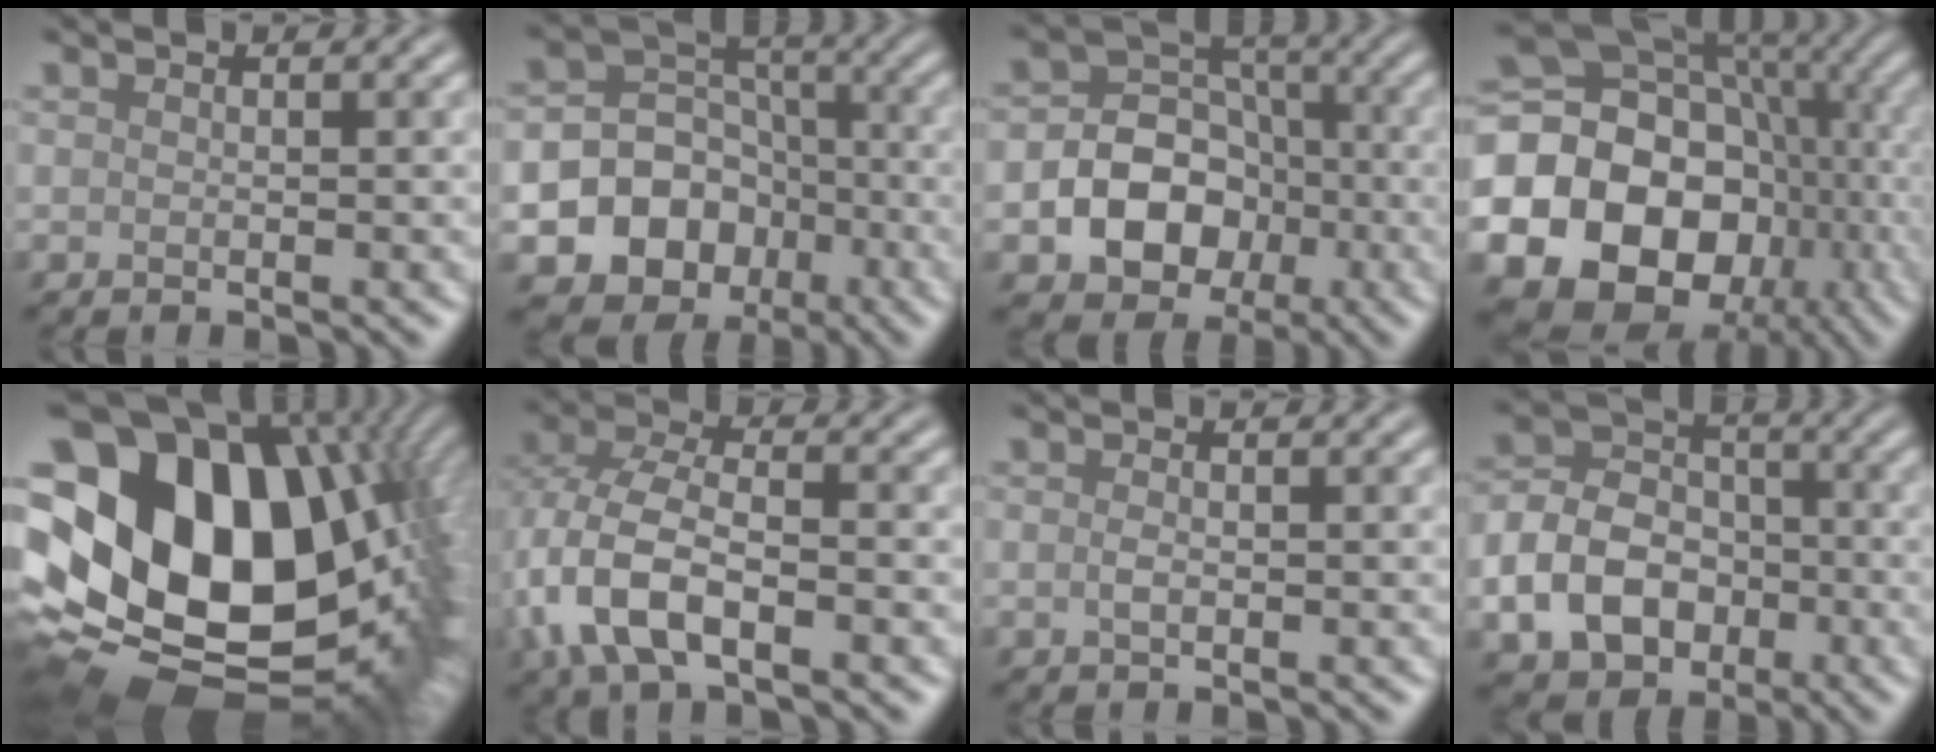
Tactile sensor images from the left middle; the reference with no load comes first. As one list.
[{"total": 13.4, "force": [-5.8, 11.5, 3.9], "torque": [-0.063, -0.037, -0.105]}, {"total": 7.6, "force": [-2.2, 6.2, 4.0], "torque": [-0.040, -0.001, -0.059]}, {"total": 25.0, "force": [-6.5, 21.3, 11.3], "torque": [-0.198, -0.027, -0.137]}, {"total": 21.7, "force": [1.6, 14.8, 15.7], "torque": [-0.300, -0.022, 0.060]}, {"total": 7.7, "force": [-2.3, 4.2, 6.0], "torque": [-0.139, 0.001, -0.054]}, {"total": 0.8, "force": [0.0, 0.4, 0.7], "torque": [-0.018, -0.002, -0.002]}, {"total": 7.5, "force": [-2.5, 5.7, 4.2], "torque": [-0.078, -0.006, -0.052]}]